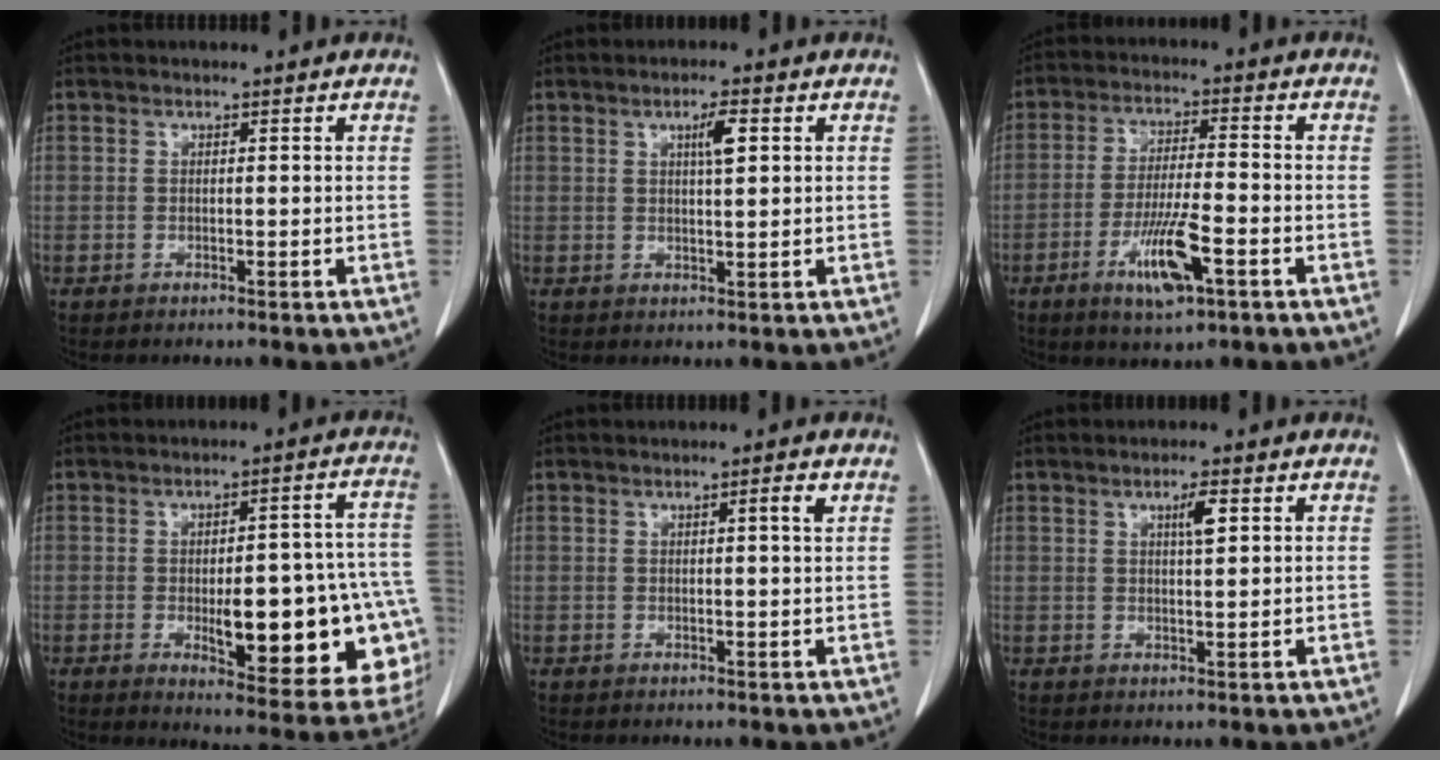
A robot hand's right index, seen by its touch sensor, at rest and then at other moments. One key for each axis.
{"total": 3.3, "fx": 1.2, "fy": 0.5, "fz": 3.0, "tx": -0.051, "ty": 0.001, "tz": 0.019}
{"total": 9.2, "fx": -4.1, "fy": 1.5, "fz": 8.0, "tx": -0.154, "ty": -0.011, "tz": -0.069}
{"total": 20.1, "fx": -4.5, "fy": 6.3, "fz": 18.5, "tx": -0.145, "ty": 0.026, "tz": -0.034}
{"total": 1.8, "fx": 0.7, "fy": -0.2, "fz": 1.6, "tx": -0.025, "ty": -0.002, "tz": 0.010}
{"total": 2.9, "fx": 1.2, "fy": 0.4, "fz": 2.7, "tx": -0.045, "ty": 0.000, "tz": 0.019}